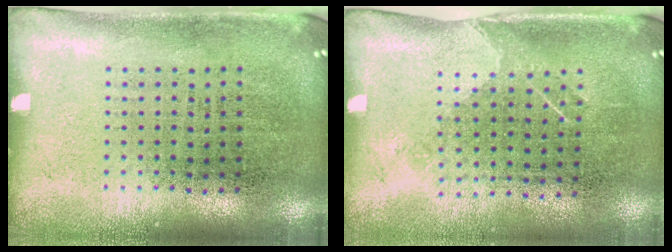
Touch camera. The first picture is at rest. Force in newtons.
{"total": 1.2, "press": 0.9, "slide": 0.7}